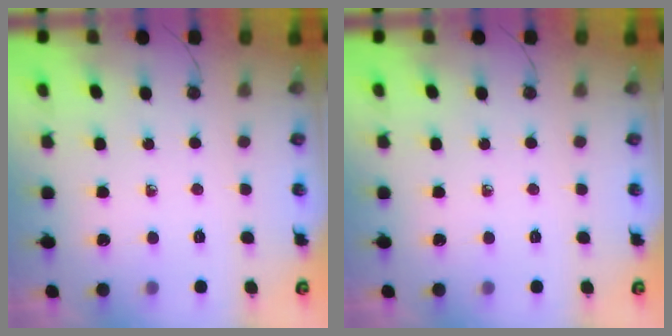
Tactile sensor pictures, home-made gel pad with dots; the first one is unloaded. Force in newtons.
{"total": 0.0}